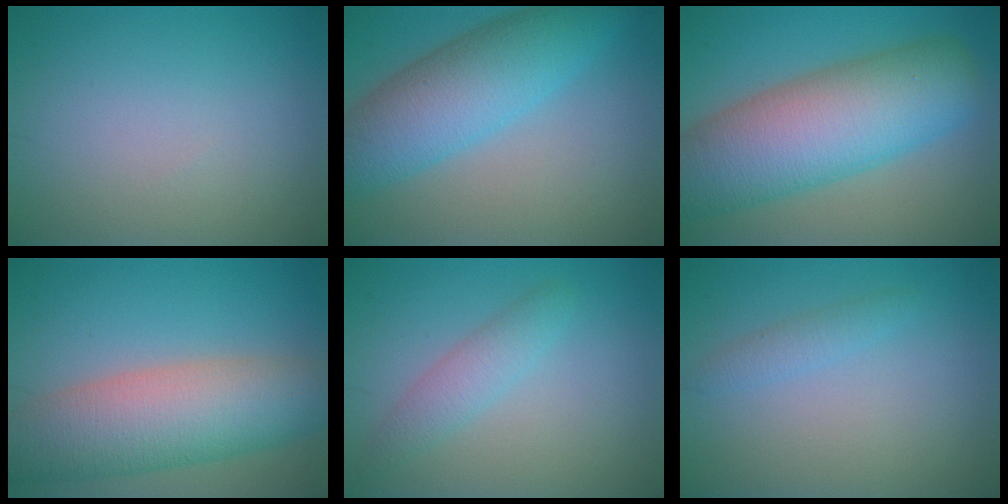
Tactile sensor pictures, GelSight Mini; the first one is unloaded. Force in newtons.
{"total": 8.0, "press": 8.0, "slide": 0.2}
{"total": 12.0, "press": 12.0, "slide": 0.5}
{"total": 9.4, "press": 9.4, "slide": 0.3}
{"total": 2.3, "press": 2.3, "slide": 0.1}
{"total": 1.3, "press": 1.3, "slide": 0.1}